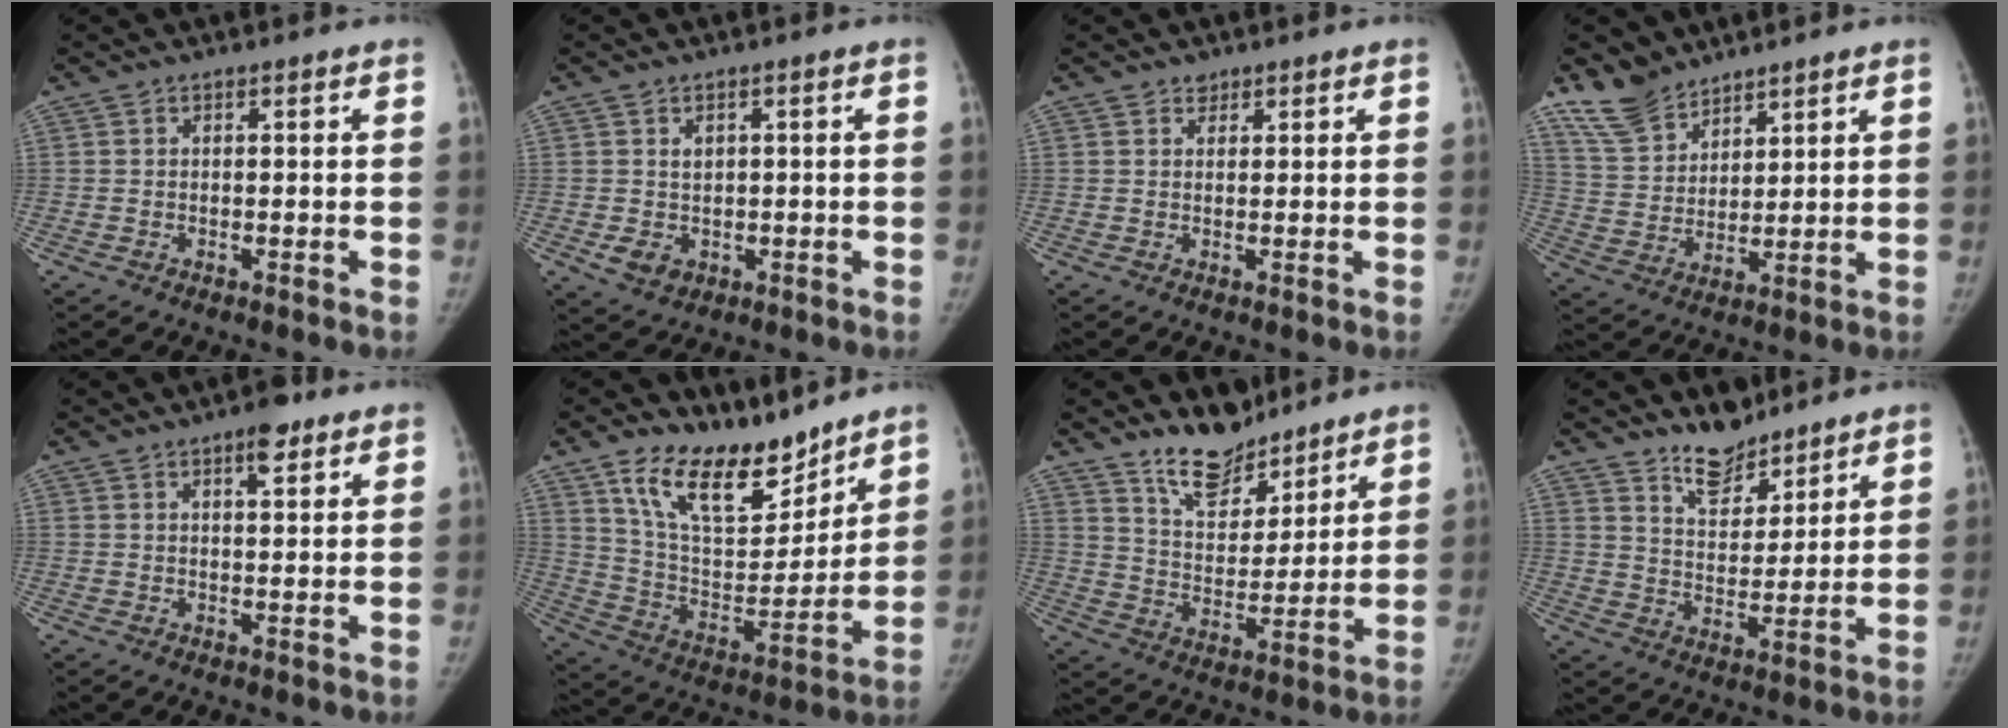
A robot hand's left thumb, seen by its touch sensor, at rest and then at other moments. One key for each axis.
{"total": 4.4, "fx": -0.1, "fy": 3.7, "fz": 2.4, "tx": -0.024, "ty": -0.004, "tz": 0.012}
{"total": 1.3, "fx": 1.0, "fy": 0.9, "fz": 0.1, "tx": 0.010, "ty": -0.006, "tz": 0.011}
{"total": 9.0, "fx": 7.5, "fy": 4.4, "fz": 2.4, "tx": -0.035, "ty": -0.039, "tz": 0.162}
{"total": 4.7, "fx": 2.8, "fy": 1.7, "fz": 3.4, "tx": -0.039, "ty": -0.012, "tz": 0.038}
{"total": 18.1, "fx": 13.6, "fy": 8.1, "fz": 8.9, "tx": -0.104, "ty": -0.084, "tz": 0.243}
{"total": 11.8, "fx": 9.8, "fy": 5.3, "fz": 4.1, "tx": -0.037, "ty": -0.073, "tz": 0.179}
{"total": 8.9, "fx": 7.4, "fy": 4.0, "fz": 3.0, "tx": -0.023, "ty": -0.060, "tz": 0.133}